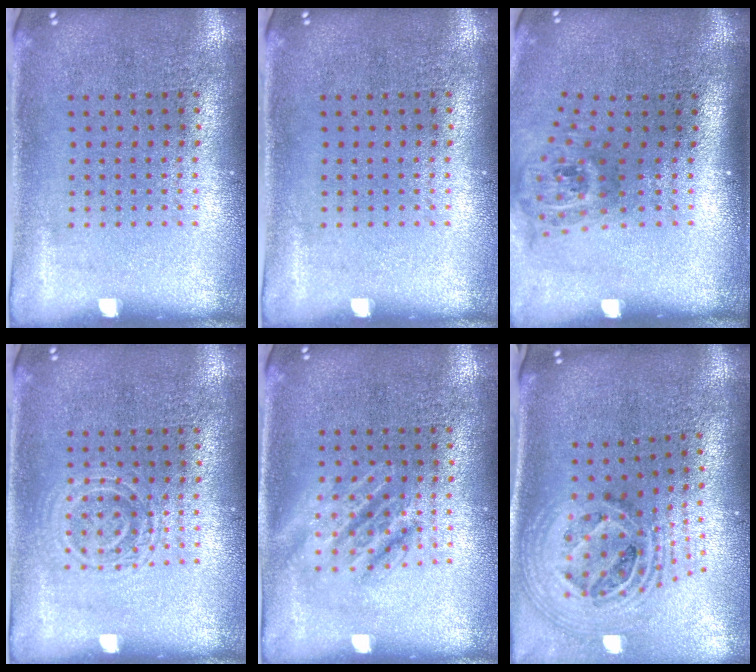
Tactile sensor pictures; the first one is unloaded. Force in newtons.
{"total": 0.0}
{"total": 1.9, "press": 1.4, "slide": 1.4}
{"total": 1.8, "press": 1.8, "slide": 0.4}
{"total": 1.3, "press": 1.3, "slide": 0.1}
{"total": 2.2, "press": 1.7, "slide": 1.5}